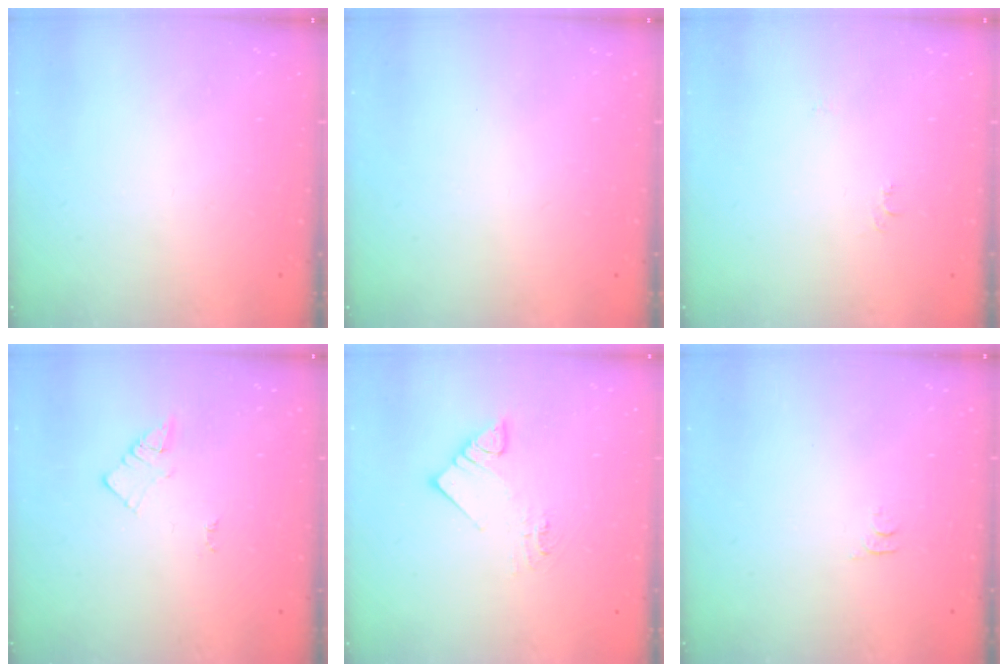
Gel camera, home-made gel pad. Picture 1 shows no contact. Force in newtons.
{"total": 2.1, "press": 2.0, "slide": 0.4}
{"total": 4.3, "press": 4.3, "slide": 0.6}
{"total": 2.1, "press": 2.1, "slide": 0.3}
{"total": 7.5, "press": 7.5, "slide": 0.4}
{"total": 3.4, "press": 3.4, "slide": 0.5}